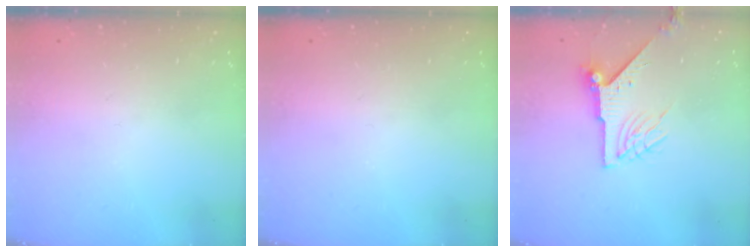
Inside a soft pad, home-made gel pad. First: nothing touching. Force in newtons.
{"total": 0.0}
{"total": 8.1, "press": 8.1, "slide": 0.5}